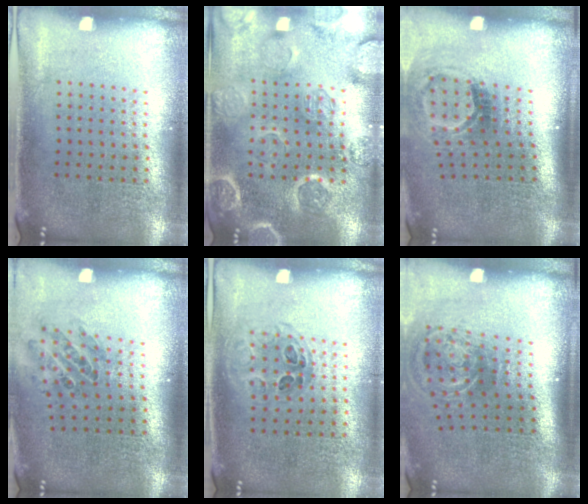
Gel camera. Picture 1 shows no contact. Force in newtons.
{"total": 3.3, "press": 3.2, "slide": 0.9}
{"total": 1.9, "press": 1.2, "slide": 1.5}
{"total": 0.9, "press": 0.9, "slide": 0.1}
{"total": 1.0, "press": 0.7, "slide": 0.6}
{"total": 2.2, "press": 1.4, "slide": 1.7}